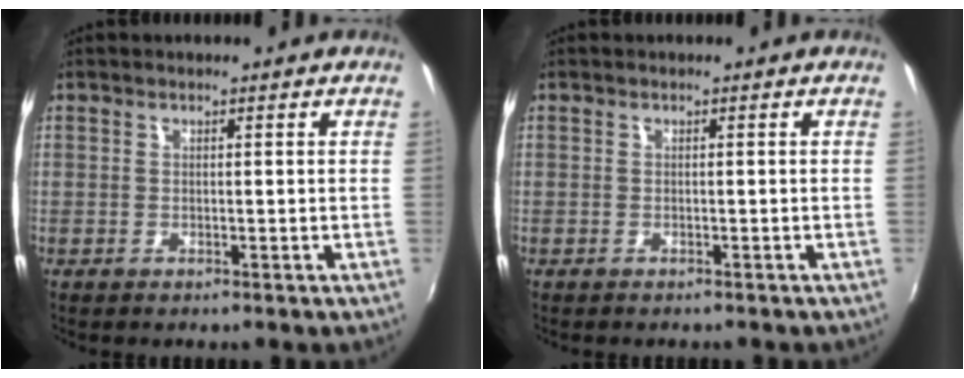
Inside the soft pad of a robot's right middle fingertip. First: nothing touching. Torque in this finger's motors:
{"motor_torque": [0.38, -0.65, 0.12, 0.06]}